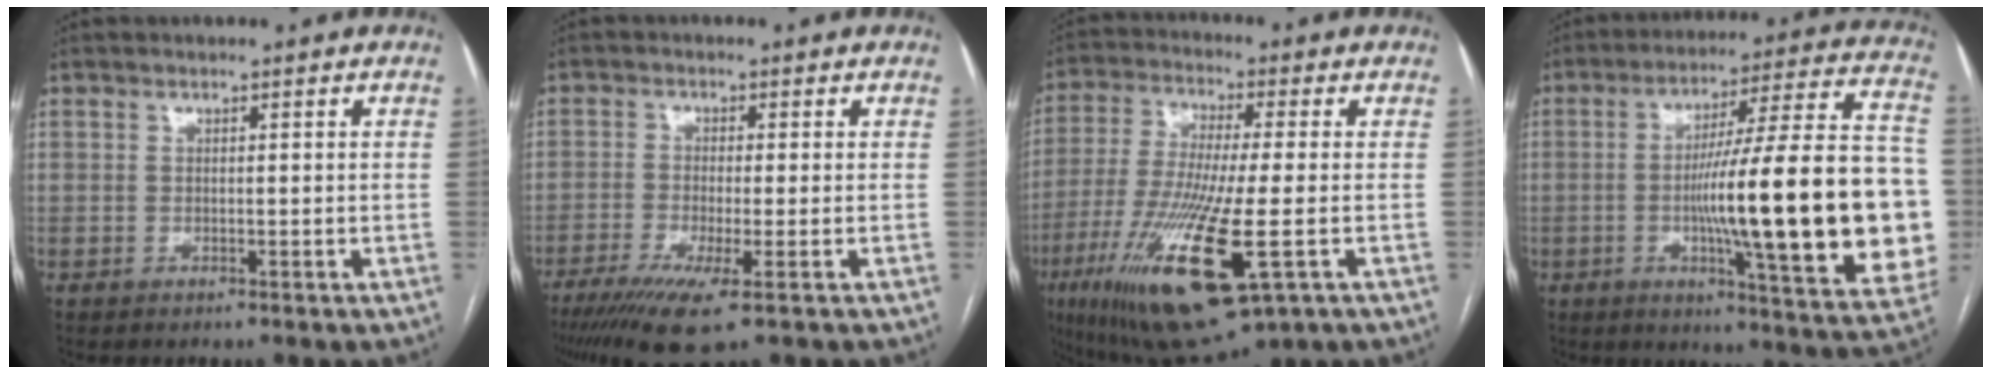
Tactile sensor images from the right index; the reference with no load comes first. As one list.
[{"total": 8.4, "force": [-4.9, 0.7, 6.8], "torque": [-0.120, -0.023, -0.083]}, {"total": 19.1, "force": [-6.6, 3.0, 17.6], "torque": [-0.372, -0.049, -0.112]}, {"total": 28.0, "force": [-3.4, 2.9, 27.6], "torque": [-0.334, 0.011, -0.053]}]